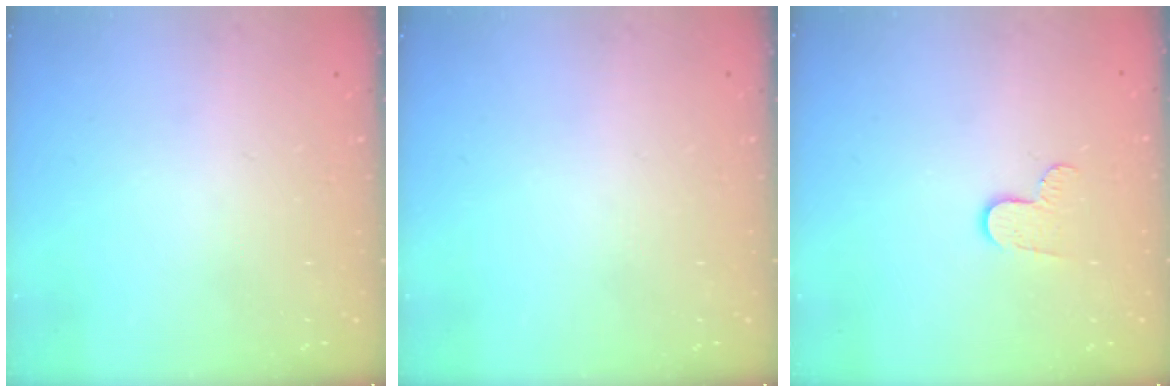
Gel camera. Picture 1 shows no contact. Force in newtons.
{"total": 0.0}
{"total": 6.1, "press": 6.0, "slide": 0.6}